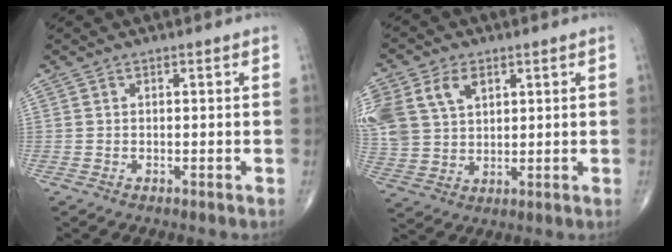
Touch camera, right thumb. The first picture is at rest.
{"total": 17.1, "force": [6.7, 12.3, 9.8], "torque": [-0.247, 0.021, 0.141]}